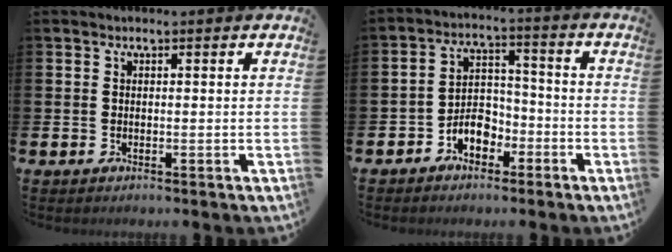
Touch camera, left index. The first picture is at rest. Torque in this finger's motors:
{"motor_torque": [0.56, 0.11, 0.16, 0.09]}